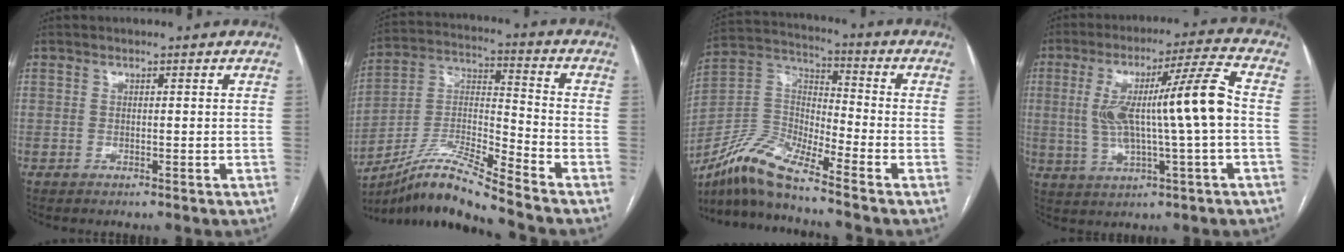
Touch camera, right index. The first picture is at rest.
{"total": 12.3, "force": [-10.6, -1.4, 6.0], "torque": [-0.120, 0.005, -0.198]}
{"total": 10.5, "force": [-9.1, 0.3, 5.3], "torque": [-0.123, 0.010, -0.179]}
{"total": 13.7, "force": [0.2, 0.3, 13.7], "torque": [-0.249, 0.022, 0.005]}